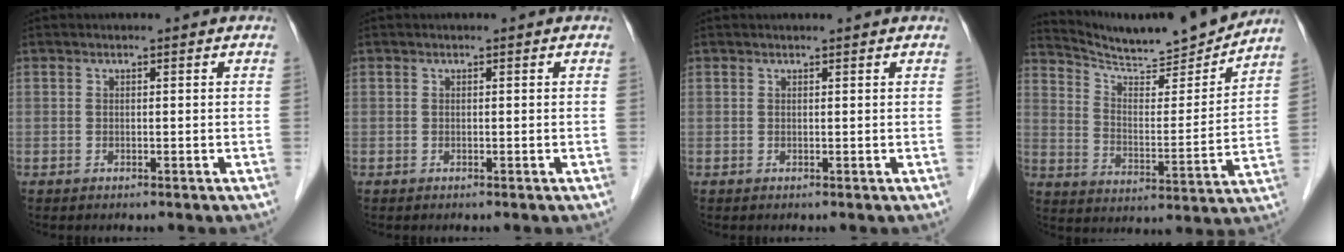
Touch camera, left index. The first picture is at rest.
{"total": 0.0}
{"total": 1.1, "force": [1.1, 0.0, 0.2], "torque": [-0.009, 0.007, 0.015]}
{"total": 17.3, "force": [16.3, 0.5, 5.7], "torque": [-0.100, -0.025, 0.250]}